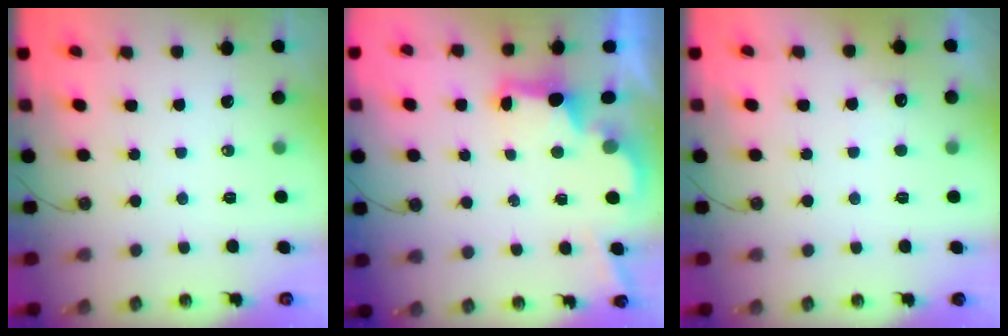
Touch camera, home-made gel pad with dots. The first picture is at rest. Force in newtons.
{"total": 2.6, "press": 2.5, "slide": 0.9}
{"total": 4.4, "press": 4.2, "slide": 1.2}